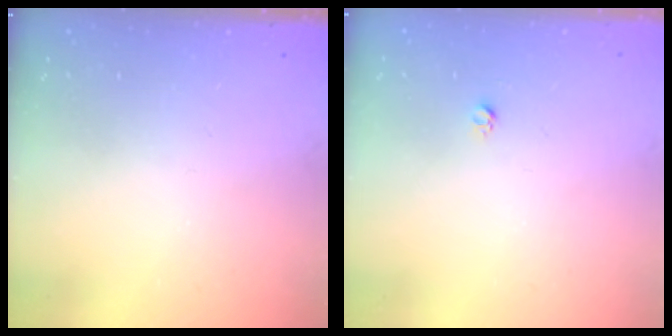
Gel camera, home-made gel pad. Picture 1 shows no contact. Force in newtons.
{"total": 2.7, "press": 2.7, "slide": 0.3}